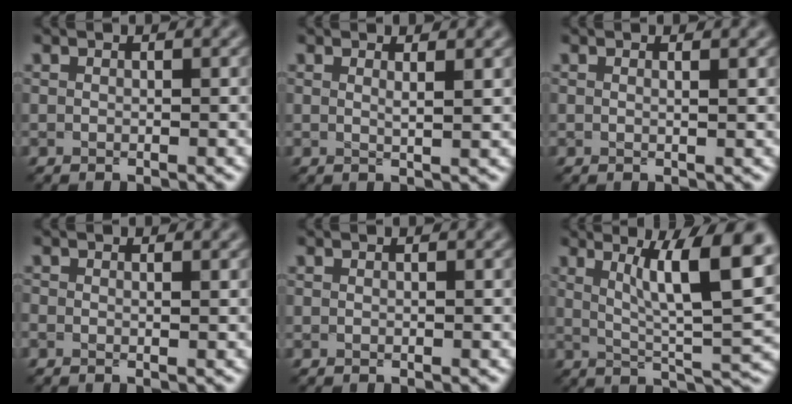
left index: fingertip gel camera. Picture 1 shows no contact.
{"total": 1.3, "force": [0.8, 0.3, 0.9], "torque": [-0.008, 0.000, 0.008]}
{"total": 0.6, "force": [0.4, 0.2, 0.4], "torque": [-0.002, 0.001, 0.005]}
{"total": 0.5, "force": [0.0, 0.2, 0.5], "torque": [-0.009, -0.002, -0.003]}
{"total": 0.0}
{"total": 9.7, "force": [3.5, 2.1, 8.8], "torque": [-0.128, -0.003, 0.061]}